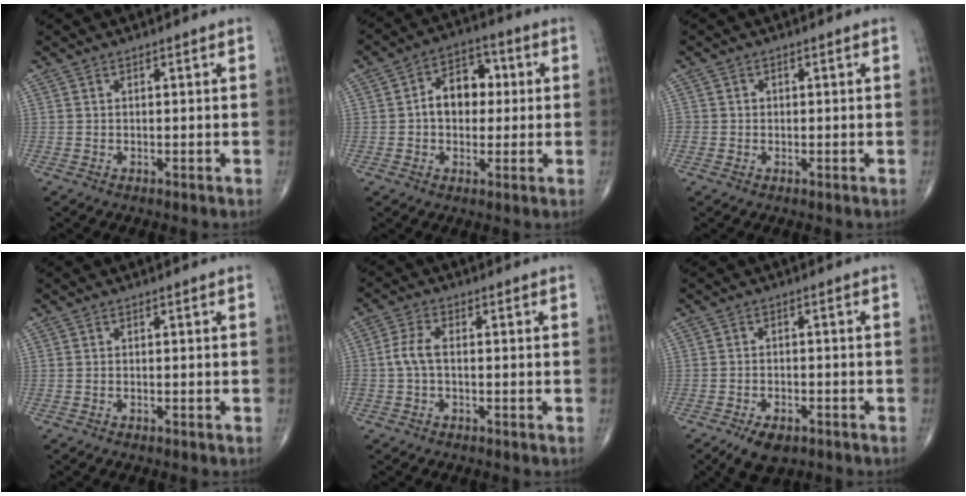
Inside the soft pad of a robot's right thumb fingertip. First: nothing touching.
{"total": 9.4, "force": [0.6, 6.8, 6.4], "torque": [-0.066, 0.025, 0.003]}
{"total": 1.3, "force": [-0.1, 1.3, 0.2], "torque": [0.007, 0.005, -0.002]}
{"total": 0.0}
{"total": 3.9, "force": [-0.5, 1.9, 3.4], "torque": [-0.082, 0.009, -0.015]}
{"total": 6.2, "force": [-3.9, 3.2, 3.6], "torque": [-0.057, 0.006, -0.062]}